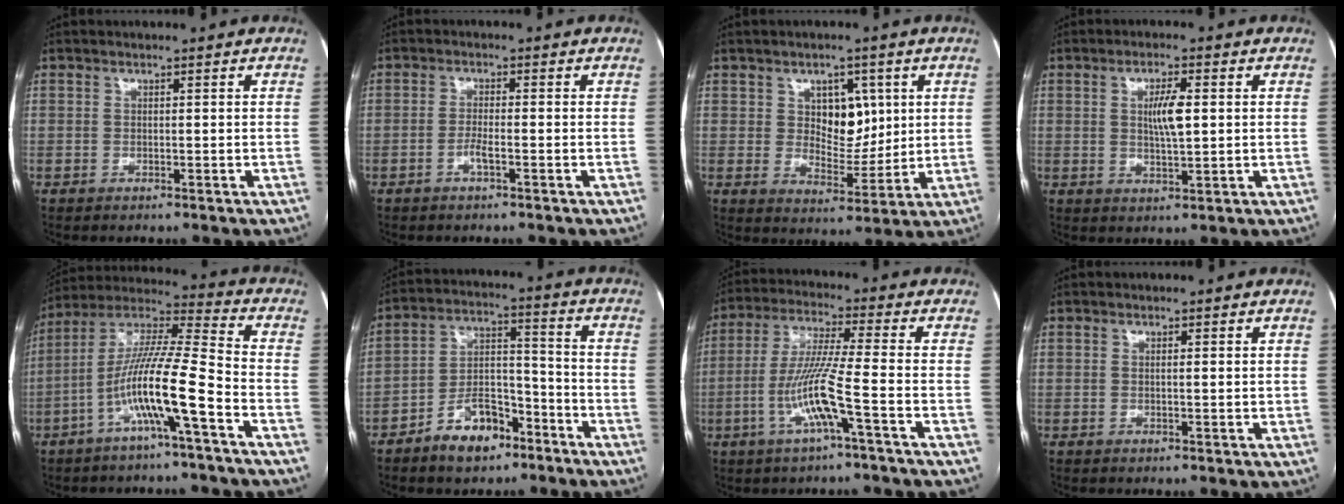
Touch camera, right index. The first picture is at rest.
{"total": 2.2, "force": [-1.0, 0.3, 1.9], "torque": [-0.038, 0.000, -0.021]}
{"total": 7.5, "force": [2.4, 4.8, 5.1], "torque": [-0.072, 0.006, 0.048]}
{"total": 5.0, "force": [0.9, 1.1, 4.8], "torque": [-0.086, 0.003, 0.016]}
{"total": 13.6, "force": [-5.4, 0.0, 12.5], "torque": [-0.239, 0.014, -0.105]}
{"total": 9.9, "force": [-6.5, 4.9, 5.6], "torque": [-0.103, 0.020, -0.113]}
{"total": 9.8, "force": [-3.3, -0.5, 9.2], "torque": [-0.187, -0.002, -0.066]}
{"total": 0.8, "force": [0.3, 0.1, 0.7], "torque": [-0.013, 0.001, 0.005]}